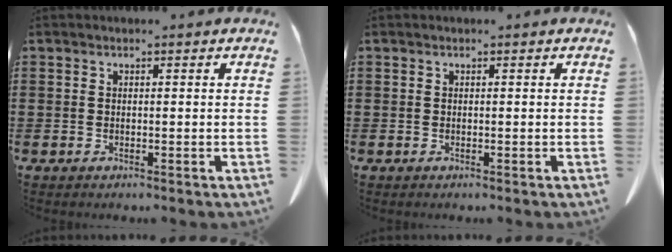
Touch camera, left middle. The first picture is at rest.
{"total": 0.0}